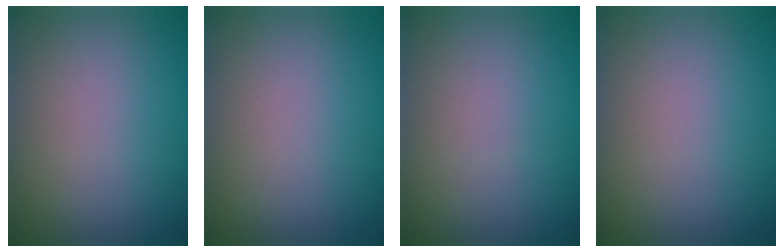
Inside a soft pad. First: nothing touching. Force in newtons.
{"total": 0.0}
{"total": 0.0}
{"total": 0.0}